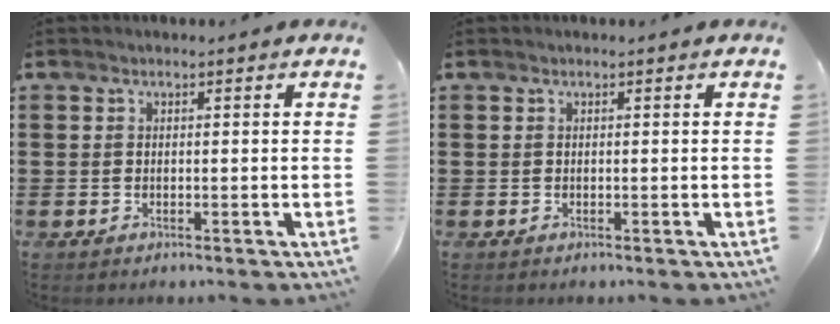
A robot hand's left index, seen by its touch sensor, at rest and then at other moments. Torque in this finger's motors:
{"motor_torque": [0.00, 0.00, 0.01, 0.00]}